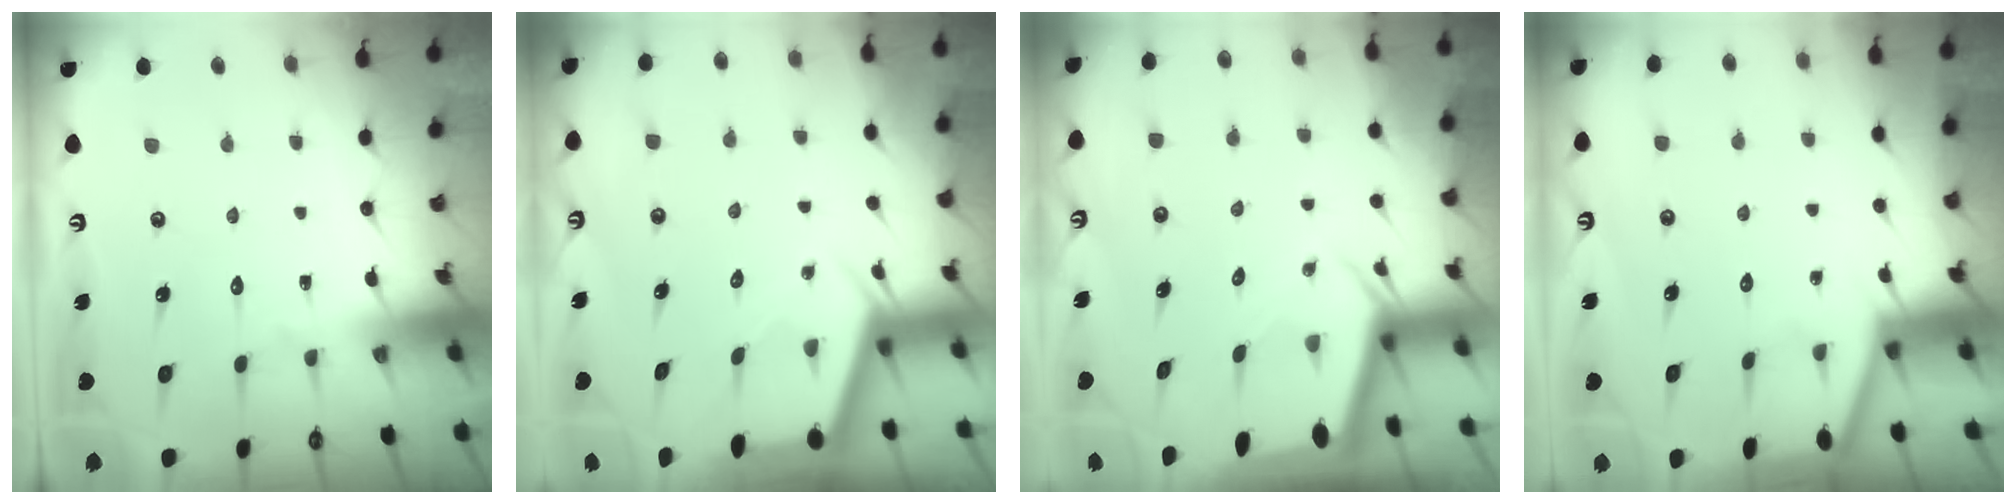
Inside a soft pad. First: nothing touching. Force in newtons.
{"total": 2.2, "press": 2.2, "slide": 0.3}
{"total": 3.1, "press": 3.1, "slide": 0.3}
{"total": 1.9, "press": 1.9, "slide": 0.3}